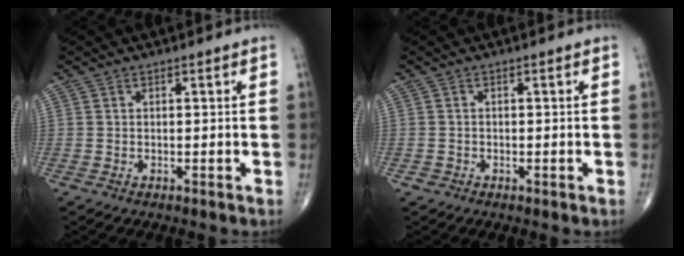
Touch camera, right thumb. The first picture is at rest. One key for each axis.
{"total": 0.8, "fx": -0.4, "fy": 0.7, "fz": 0.1, "tx": 0.000, "ty": 0.004, "tz": -0.009}